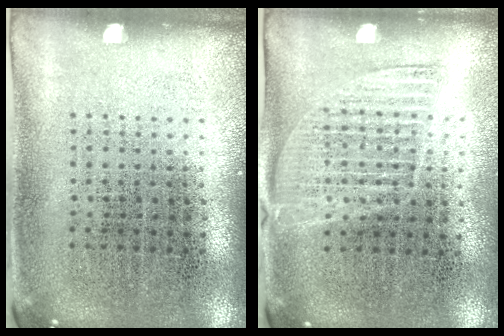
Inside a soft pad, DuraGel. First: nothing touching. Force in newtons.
{"total": 1.3, "press": 1.2, "slide": 0.6}